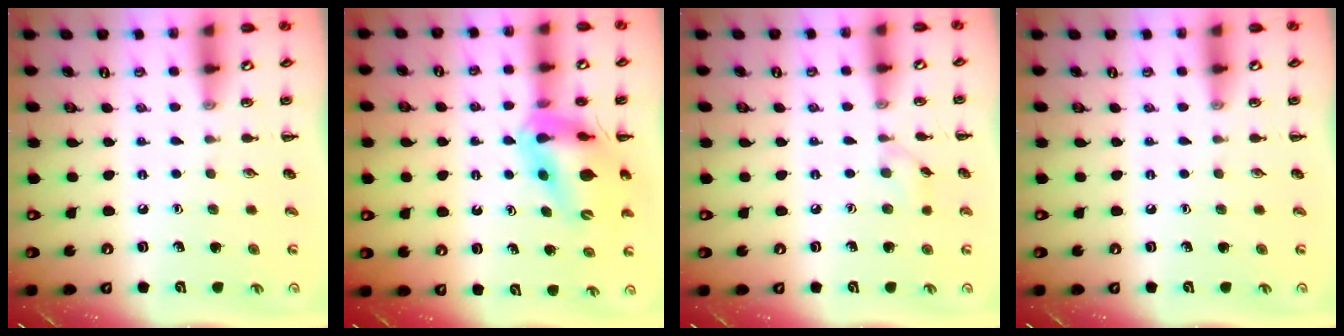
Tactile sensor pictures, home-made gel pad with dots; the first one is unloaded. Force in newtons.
{"total": 14.5, "press": 13.9, "slide": 4.2}
{"total": 5.9, "press": 5.5, "slide": 2.2}
{"total": 0.0}